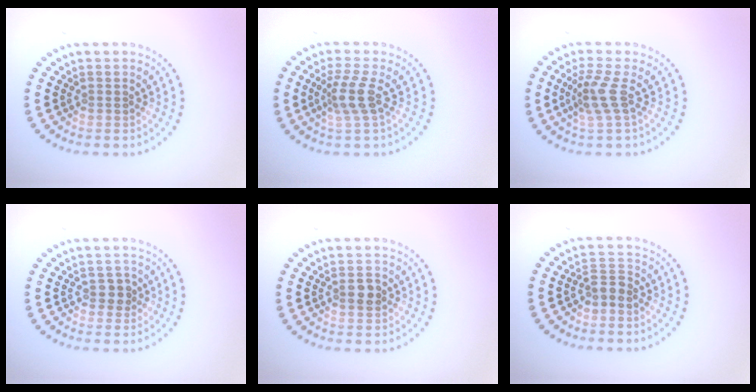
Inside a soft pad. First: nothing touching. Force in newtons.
{"total": 2.9, "press": 2.3, "slide": 1.8}
{"total": 2.8, "press": 2.1, "slide": 1.8}
{"total": 1.3, "press": 1.3, "slide": 0.3}
{"total": 1.7, "press": 1.7, "slide": 0.1}
{"total": 1.6, "press": 1.4, "slide": 0.8}